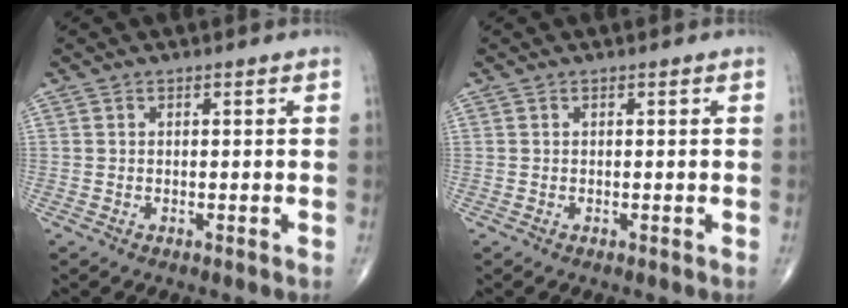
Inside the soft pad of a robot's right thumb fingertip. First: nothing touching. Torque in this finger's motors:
{"motor_torque": [-0.01, 0.00, 0.00, 0.00, 0.00]}